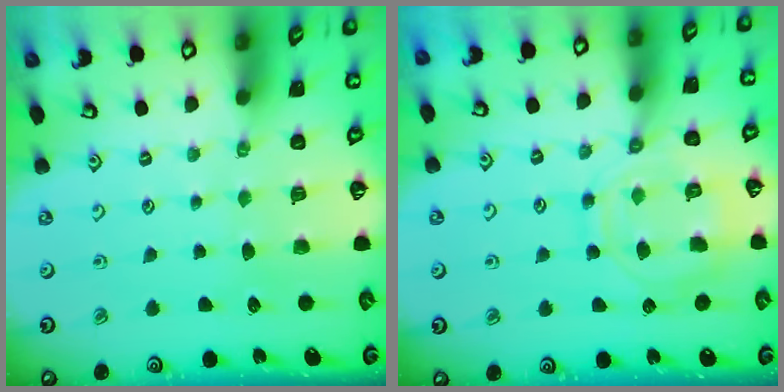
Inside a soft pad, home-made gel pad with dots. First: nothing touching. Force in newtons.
{"total": 11.0, "press": 11.0, "slide": 0.5}